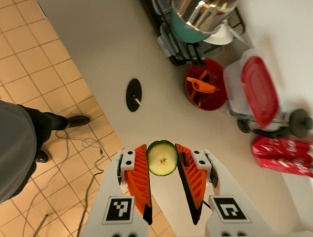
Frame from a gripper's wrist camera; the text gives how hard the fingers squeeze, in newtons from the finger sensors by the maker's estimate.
{"total": 6.6, "left": 6.3, "right": 6.9}